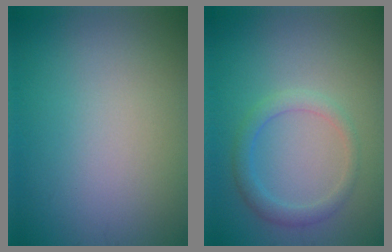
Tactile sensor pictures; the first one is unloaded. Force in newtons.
{"total": 2.3, "press": 2.3, "slide": 0.2}